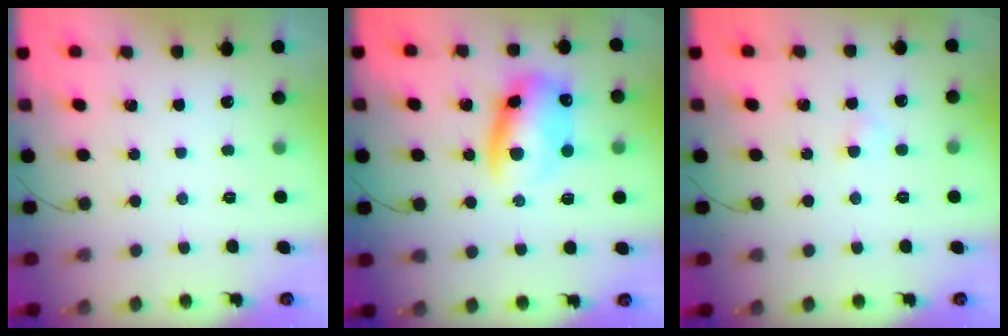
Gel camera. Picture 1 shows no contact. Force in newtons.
{"total": 11.1, "press": 10.9, "slide": 2.3}
{"total": 2.2, "press": 2.1, "slide": 0.8}